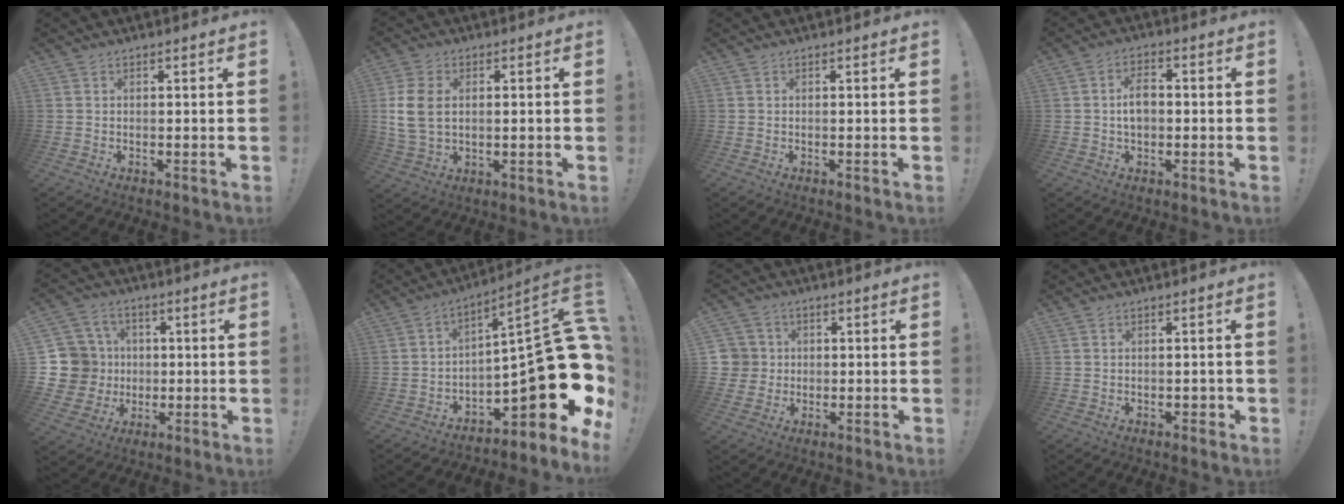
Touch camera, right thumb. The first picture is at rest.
{"total": 9.2, "force": [1.3, 6.4, 6.5], "torque": [-0.140, 0.002, 0.026]}
{"total": 0.0}
{"total": 6.2, "force": [-0.2, 4.0, 4.7], "torque": [-0.065, 0.010, -0.006]}
{"total": 11.6, "force": [0.6, 11.0, 3.6], "torque": [-0.069, 0.006, 0.026]}
{"total": 21.7, "force": [-4.2, 7.3, 20.0], "torque": [-0.260, -0.004, -0.059]}
{"total": 5.8, "force": [0.7, 5.6, 1.0], "torque": [-0.026, -0.002, 0.017]}
{"total": 1.4, "force": [-0.4, 1.1, 0.8], "torque": [-0.008, 0.003, -0.008]}